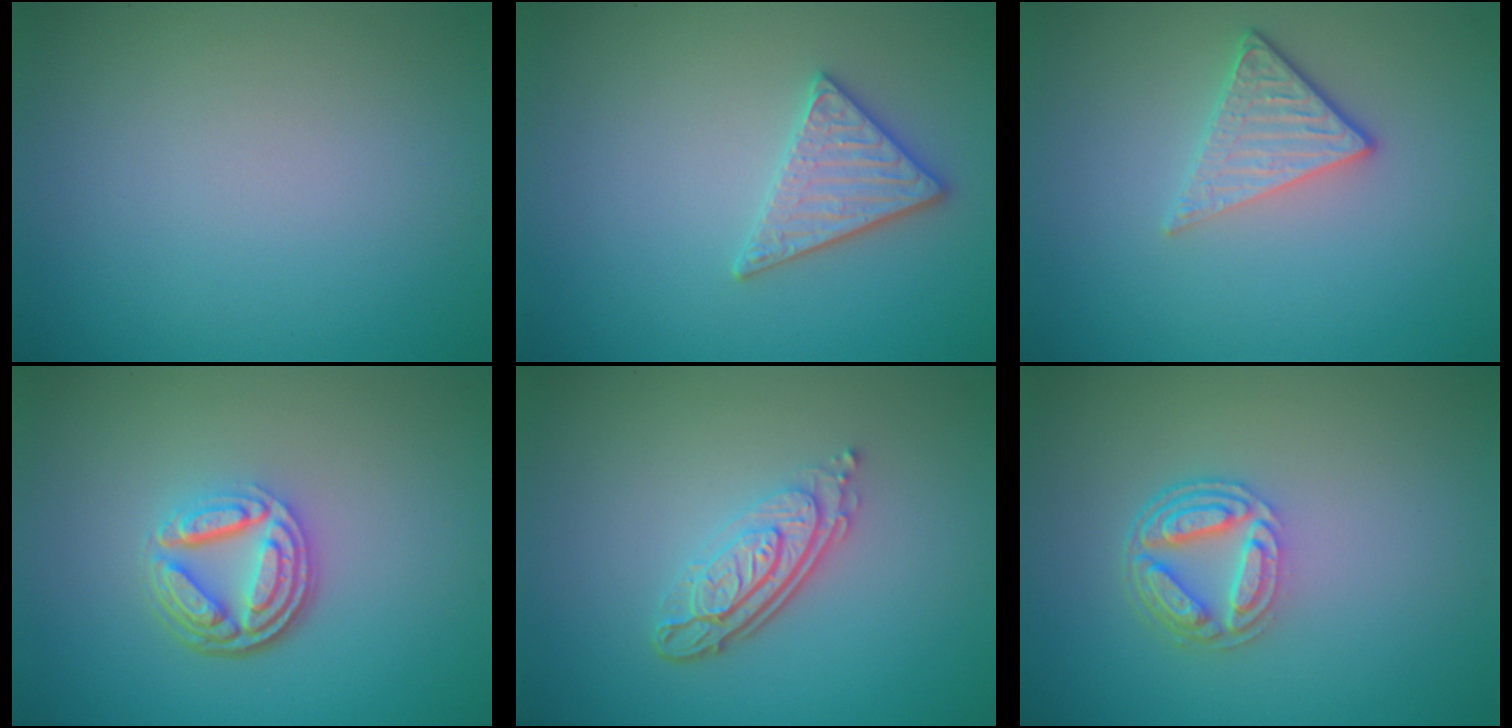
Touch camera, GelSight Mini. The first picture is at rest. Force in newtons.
{"total": 2.8, "press": 2.7, "slide": 0.7}
{"total": 3.1, "press": 2.5, "slide": 1.9}
{"total": 4.9, "press": 3.5, "slide": 3.4}
{"total": 4.3, "press": 3.0, "slide": 3.1}
{"total": 4.3, "press": 3.2, "slide": 2.8}